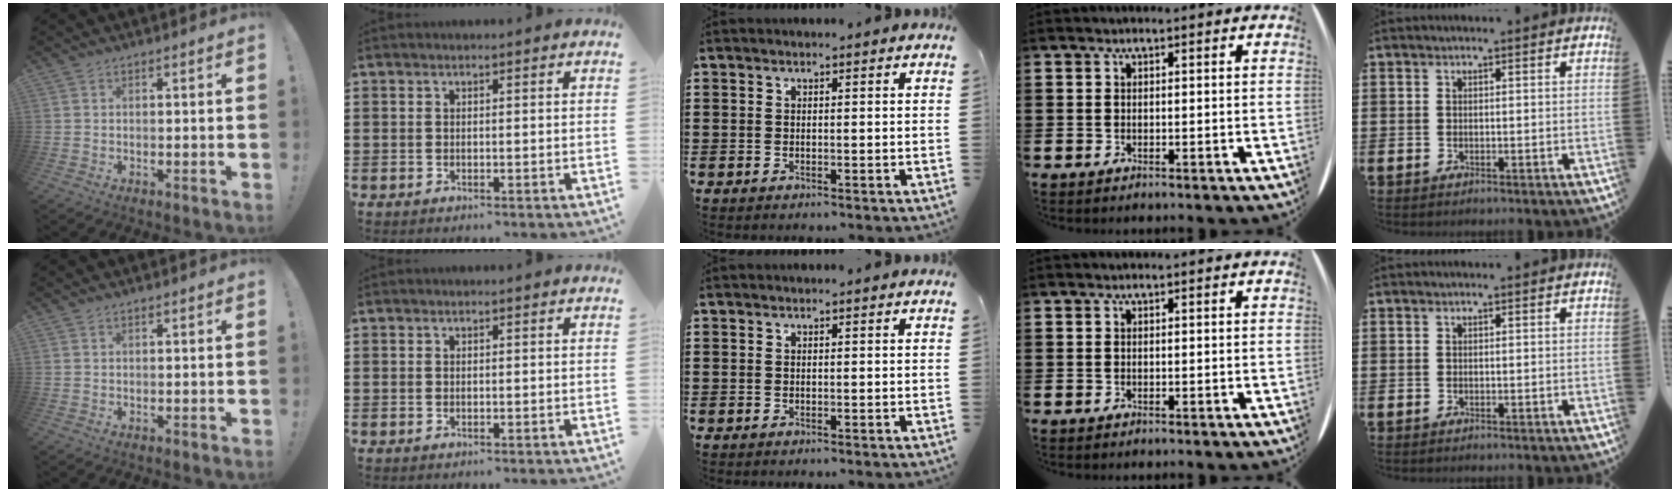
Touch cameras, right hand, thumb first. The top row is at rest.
{}